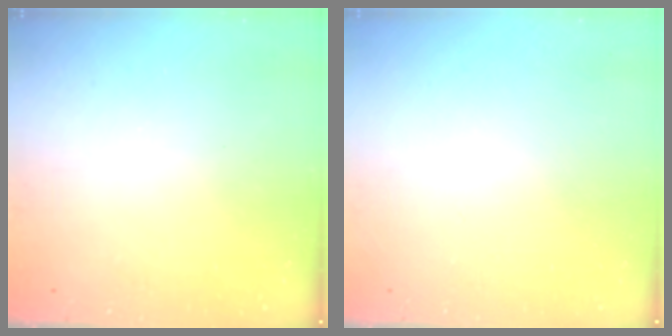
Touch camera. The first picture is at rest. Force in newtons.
{"total": 0.0}